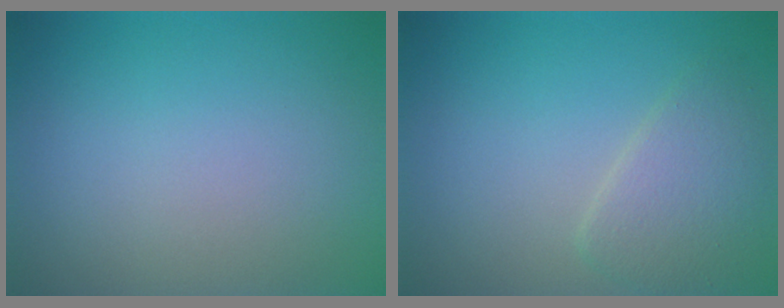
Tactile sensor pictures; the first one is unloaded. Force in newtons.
{"total": 3.1, "press": 3.1, "slide": 0.2}